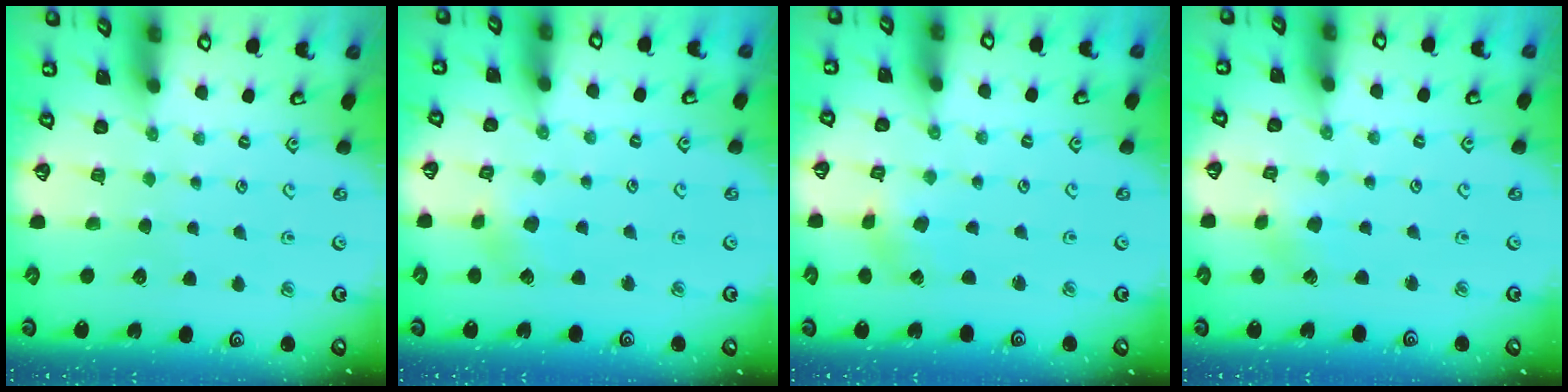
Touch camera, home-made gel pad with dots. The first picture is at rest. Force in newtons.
{"total": 2.8, "press": 2.7, "slide": 0.8}
{"total": 0.5, "press": 0.5, "slide": 0.2}
{"total": 2.1, "press": 2.1, "slide": 0.2}